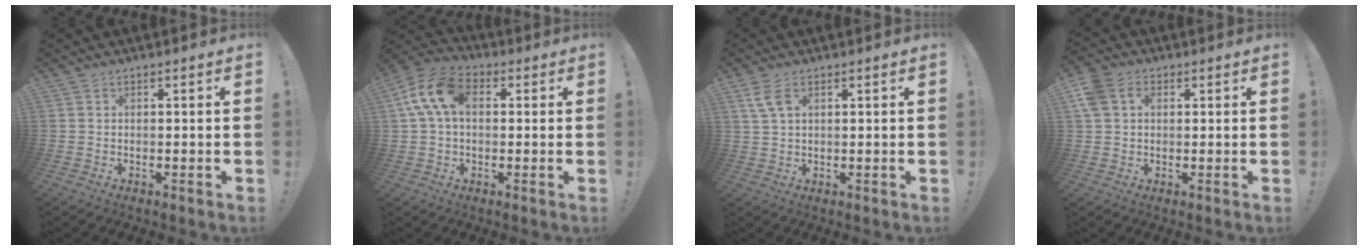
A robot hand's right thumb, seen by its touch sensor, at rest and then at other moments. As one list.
[{"total": 14.0, "force": [3.1, 8.9, 10.3], "torque": [-0.193, 0.011, 0.059]}, {"total": 5.3, "force": [2.3, 2.9, 3.9], "torque": [-0.076, -0.005, 0.042]}, {"total": 6.7, "force": [2.1, 5.0, 3.9], "torque": [-0.087, 0.005, 0.043]}]